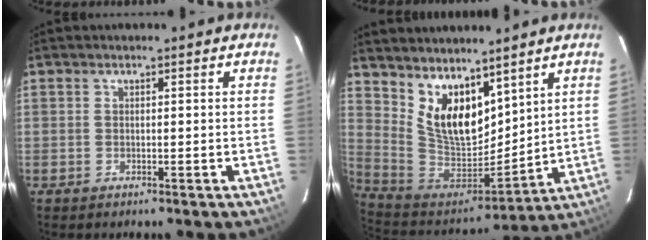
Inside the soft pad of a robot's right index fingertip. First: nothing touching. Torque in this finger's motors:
{"motor_torque": [0.28, 0.25, 0.27, 0.12]}